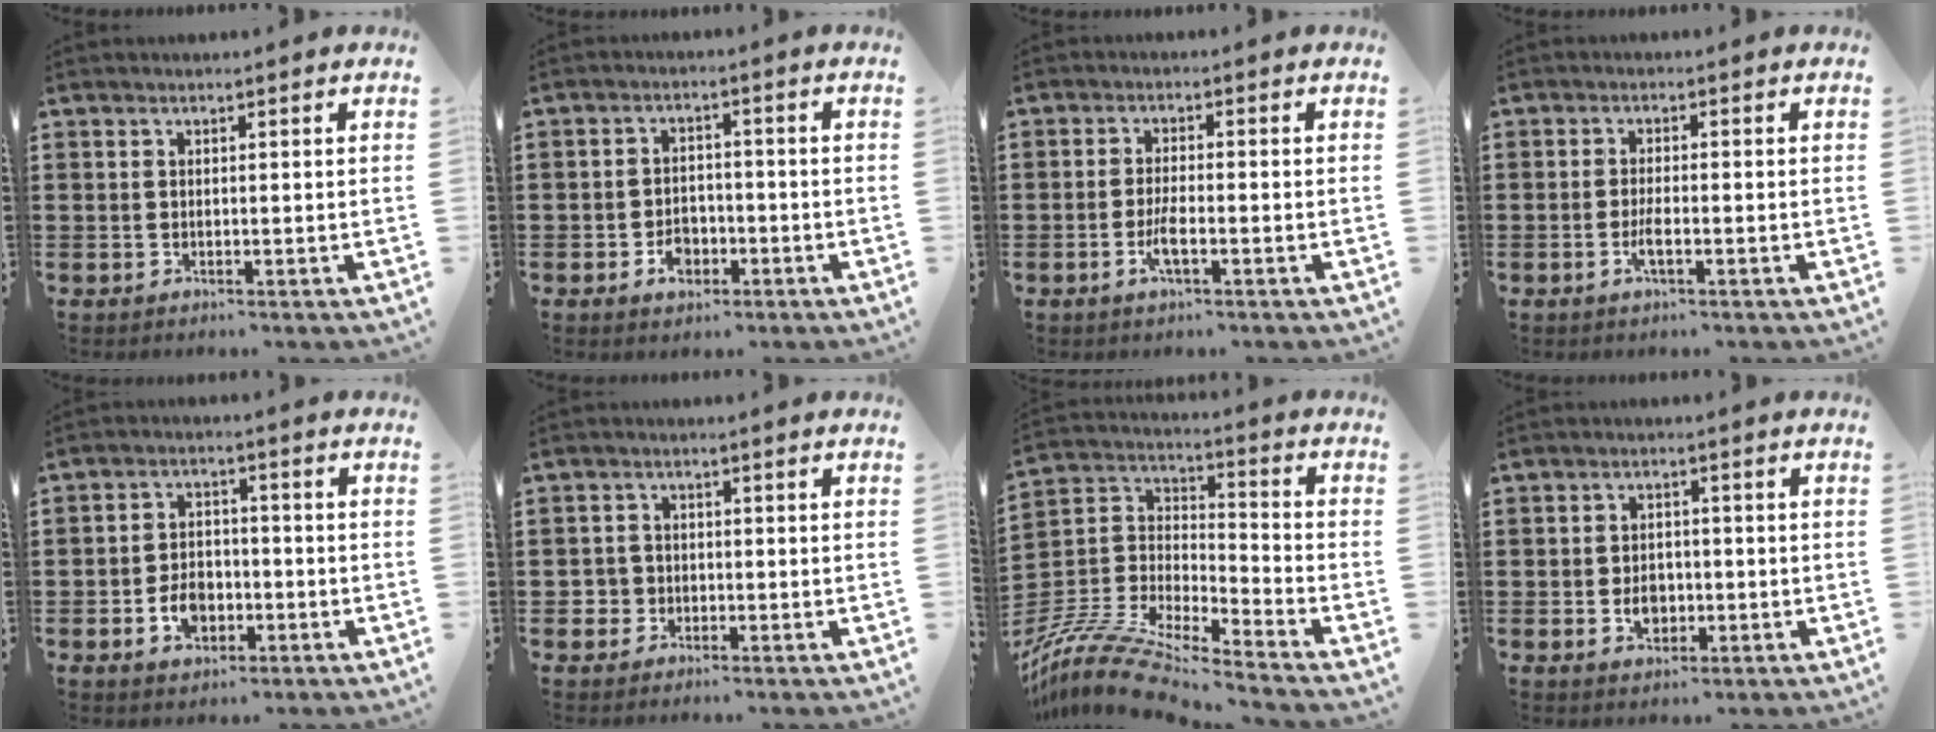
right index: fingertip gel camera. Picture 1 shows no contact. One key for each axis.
{"total": 3.6, "fx": -1.6, "fy": 2.5, "fz": 1.9, "tx": -0.037, "ty": 0.004, "tz": -0.031}
{"total": 3.2, "fx": -1.4, "fy": 0.6, "fz": 2.8, "tx": -0.060, "ty": -0.005, "tz": -0.029}
{"total": 2.4, "fx": -1.0, "fy": 0.4, "fz": 2.1, "tx": -0.044, "ty": -0.003, "tz": -0.020}
{"total": 4.7, "fx": -1.7, "fy": 3.5, "fz": 2.7, "tx": -0.052, "ty": 0.003, "tz": -0.035}
{"total": 2.4, "fx": -1.1, "fy": 2.1, "fz": 0.3, "tx": -0.016, "ty": 0.002, "tz": -0.025}
{"total": 12.0, "fx": -11.0, "fy": 1.4, "fz": 4.4, "tx": -0.113, "ty": 0.010, "tz": -0.230}
{"total": 3.5, "fx": -0.8, "fy": 2.7, "fz": 2.1, "tx": -0.036, "ty": 0.000, "tz": -0.017}